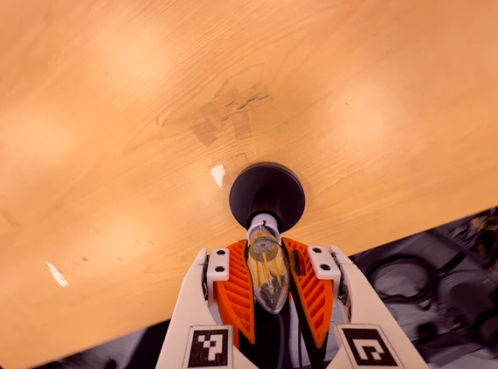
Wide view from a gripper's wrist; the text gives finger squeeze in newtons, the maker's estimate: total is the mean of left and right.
{"total": 24.8, "left": 25.0, "right": 24.5}